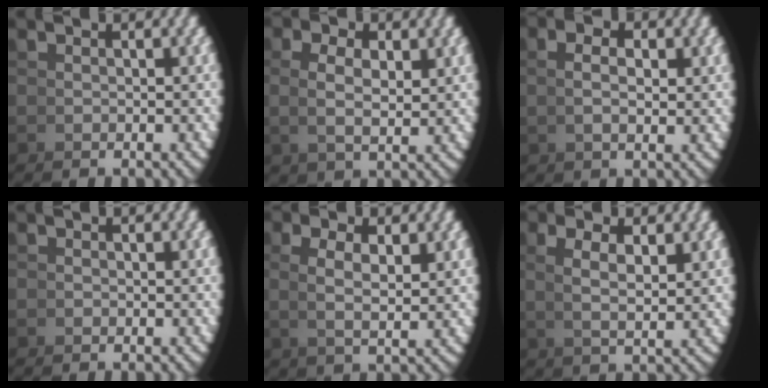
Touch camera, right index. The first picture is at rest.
{"total": 2.2, "force": [1.3, 0.3, 1.8], "torque": [-0.026, -0.001, 0.031]}
{"total": 1.6, "force": [0.9, -0.2, 1.3], "torque": [-0.018, 0.005, 0.020]}
{"total": 0.7, "force": [-0.2, -0.6, -0.3], "torque": [0.012, 0.003, -0.007]}
{"total": 2.6, "force": [1.4, 0.1, 2.2], "torque": [-0.032, 0.001, 0.032]}
{"total": 2.9, "force": [1.7, 0.1, 2.4], "torque": [-0.034, 0.003, 0.037]}